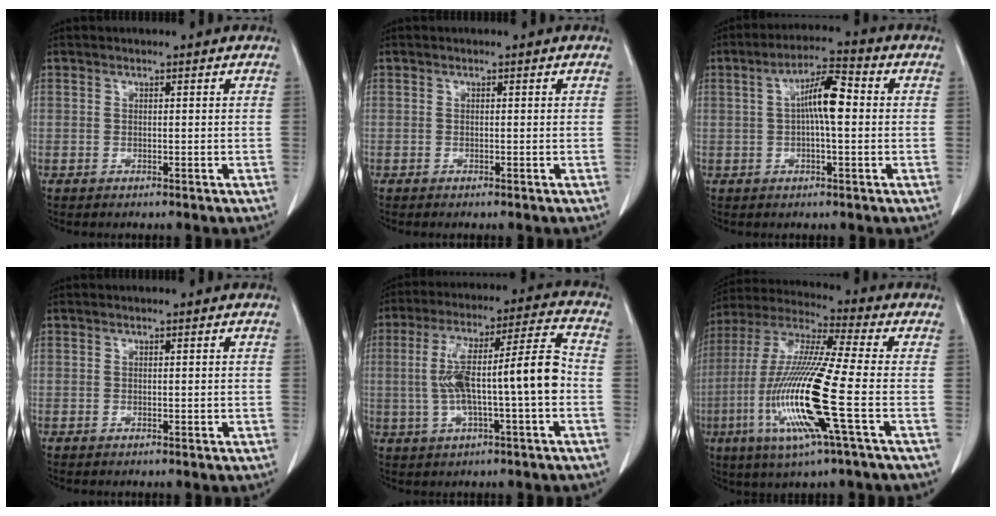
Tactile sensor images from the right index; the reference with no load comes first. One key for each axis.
{"total": 0.0}
{"total": 7.3, "fx": 0.7, "fy": 1.4, "fz": 7.1, "tx": -0.129, "ty": 0.020, "tz": 0.005}
{"total": 0.0}
{"total": 14.3, "fx": -1.4, "fy": 1.4, "fz": 14.1, "tx": -0.248, "ty": 0.032, "tz": -0.020}
{"total": 18.1, "fx": -4.9, "fy": 0.2, "fz": 17.4, "tx": -0.367, "ty": -0.019, "tz": -0.101}